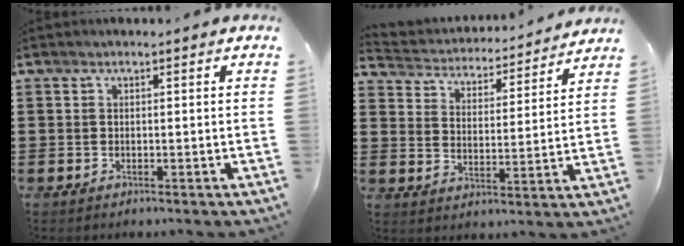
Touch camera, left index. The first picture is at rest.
{"total": 3.3, "force": [3.3, 0.3, -0.2], "torque": [-0.021, -0.032, 0.048]}